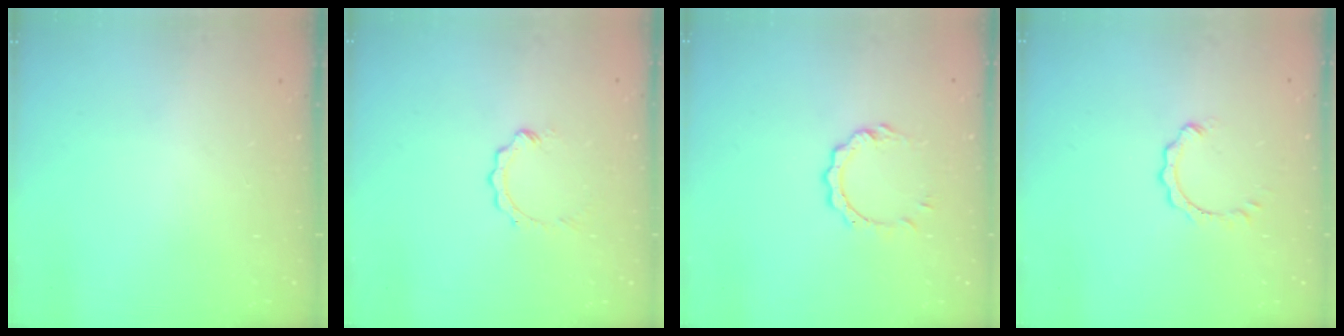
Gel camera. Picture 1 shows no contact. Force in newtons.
{"total": 2.6, "press": 2.6, "slide": 0.3}
{"total": 4.9, "press": 4.9, "slide": 0.6}
{"total": 1.0, "press": 1.0, "slide": 0.2}